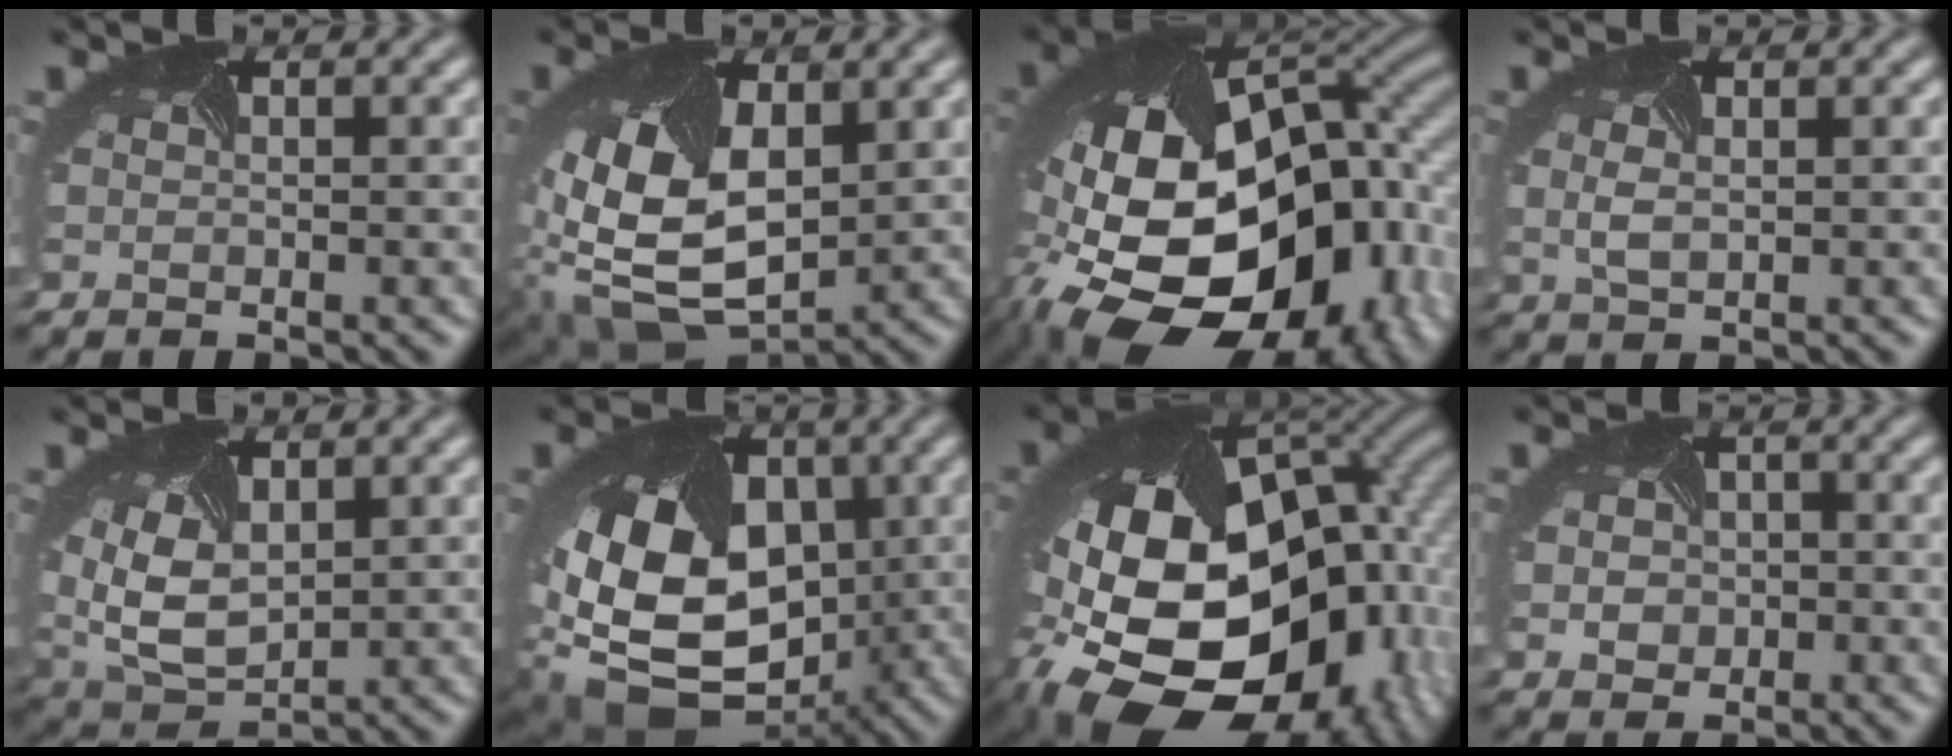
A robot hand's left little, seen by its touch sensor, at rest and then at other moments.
{"total": 11.1, "force": [0.4, 6.7, 8.8], "torque": [-0.214, -0.023, 0.013]}
{"total": 20.8, "force": [-6.1, 13.4, 14.7], "torque": [-0.292, -0.050, -0.077]}
{"total": 1.4, "force": [0.2, 0.7, 1.2], "torque": [-0.033, -0.002, 0.009]}
{"total": 6.5, "force": [1.2, 4.1, 4.9], "torque": [-0.129, -0.008, 0.029]}
{"total": 15.7, "force": [-2.5, 11.1, 10.9], "torque": [-0.189, -0.036, -0.026]}
{"total": 20.7, "force": [-4.2, 14.7, 14.0], "torque": [-0.271, -0.057, -0.037]}
{"total": 2.9, "force": [-0.2, 2.5, 1.5], "torque": [-0.021, -0.001, -0.002]}